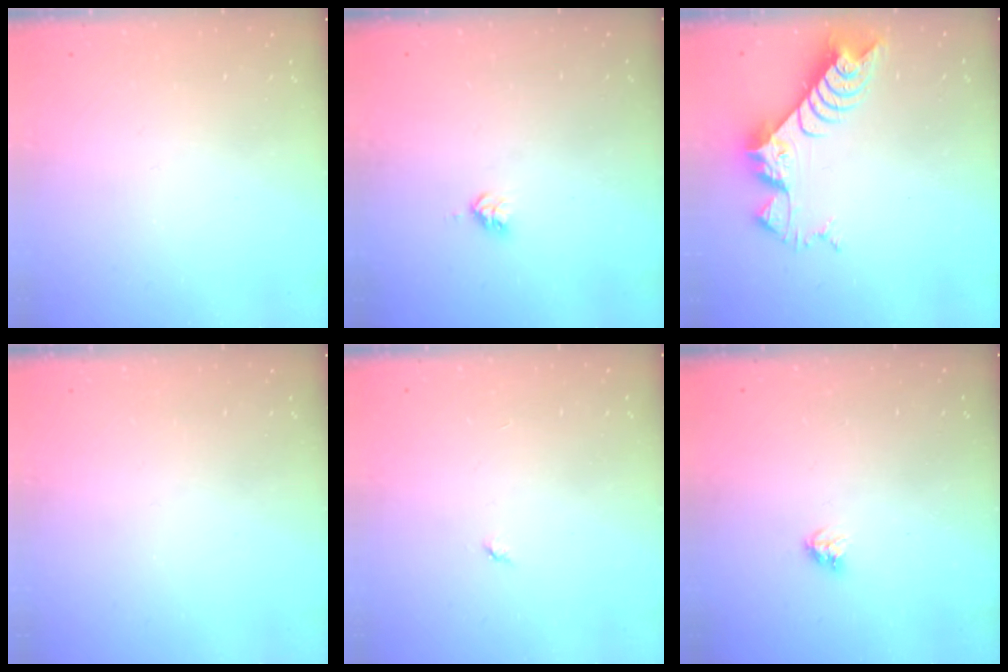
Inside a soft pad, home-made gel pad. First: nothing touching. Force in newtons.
{"total": 2.8, "press": 2.8, "slide": 0.2}
{"total": 8.5, "press": 8.5, "slide": 0.8}
{"total": 0.0}
{"total": 2.8, "press": 2.8, "slide": 0.4}
{"total": 3.4, "press": 3.4, "slide": 0.4}